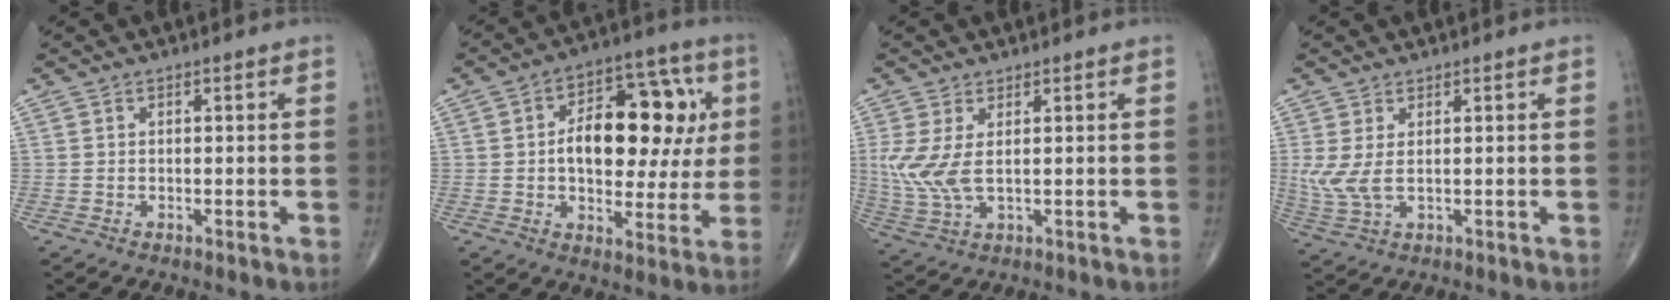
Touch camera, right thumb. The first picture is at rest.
{"total": 19.4, "force": [2.6, 11.2, 15.6], "torque": [-0.181, 0.024, 0.041]}
{"total": 7.1, "force": [1.0, 3.1, 6.3], "torque": [-0.165, -0.008, 0.031]}
{"total": 5.1, "force": [0.8, 2.2, 4.6], "torque": [-0.122, -0.004, 0.024]}